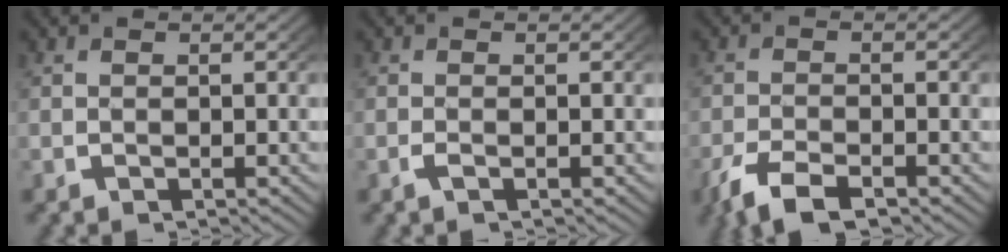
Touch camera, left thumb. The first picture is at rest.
{"total": 0.7, "force": [-0.4, 0.1, 0.5], "torque": [-0.013, -0.002, -0.009]}
{"total": 4.3, "force": [-3.2, 2.0, 2.3], "torque": [-0.053, -0.013, -0.053]}